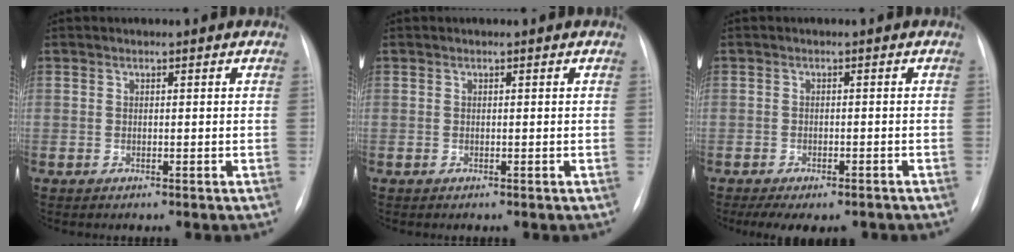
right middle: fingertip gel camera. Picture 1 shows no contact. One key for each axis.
{"total": 0.0}
{"total": 7.9, "fx": -6.0, "fy": 3.5, "fz": 3.7, "tx": -0.046, "ty": 0.003, "tz": -0.080}